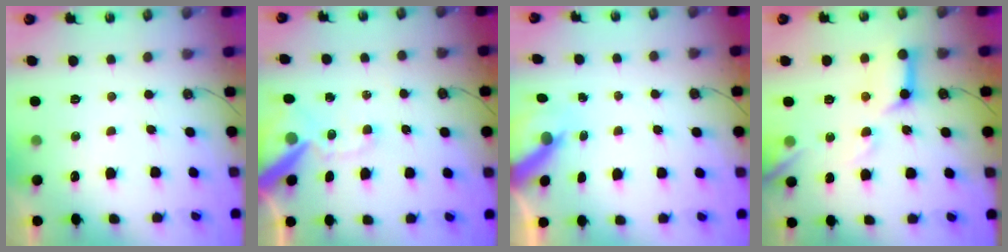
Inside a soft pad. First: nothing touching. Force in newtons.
{"total": 13.6, "press": 13.5, "slide": 1.9}
{"total": 5.9, "press": 5.9, "slide": 0.6}
{"total": 14.5, "press": 14.4, "slide": 1.4}